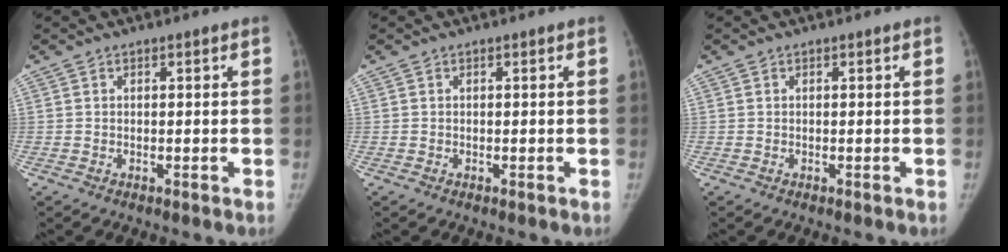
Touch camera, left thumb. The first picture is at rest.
{"total": 0.0}
{"total": 0.0}